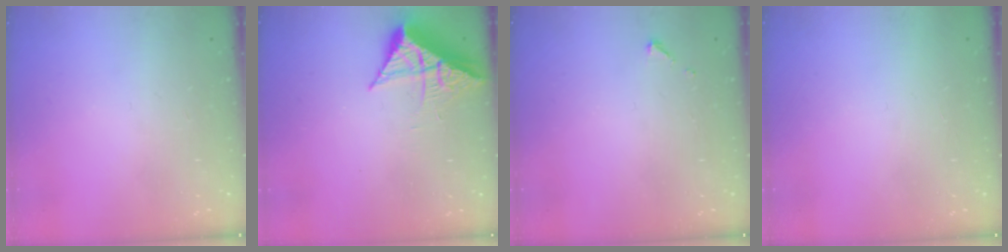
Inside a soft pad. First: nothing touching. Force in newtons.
{"total": 8.9, "press": 8.9, "slide": 0.9}
{"total": 2.6, "press": 2.6, "slide": 0.3}
{"total": 1.6, "press": 1.6, "slide": 0.1}